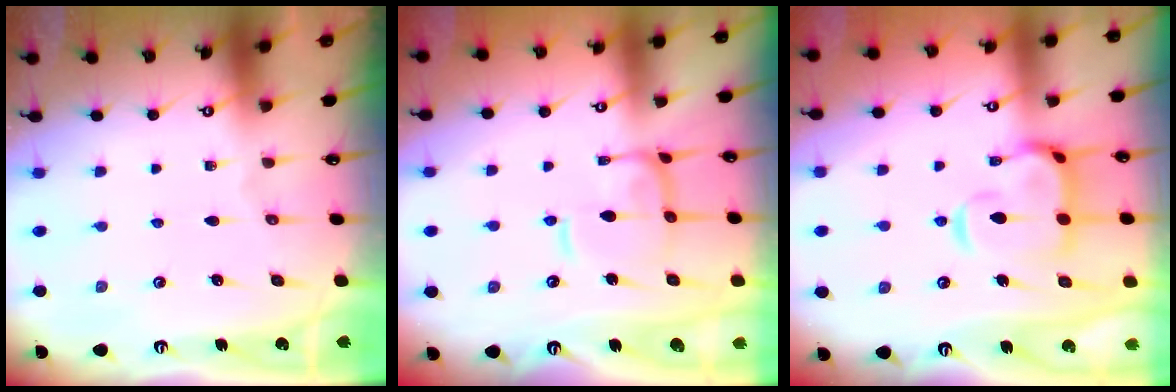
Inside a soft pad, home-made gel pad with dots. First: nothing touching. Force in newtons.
{"total": 5.5, "press": 5.4, "slide": 0.8}
{"total": 7.3, "press": 7.2, "slide": 1.6}